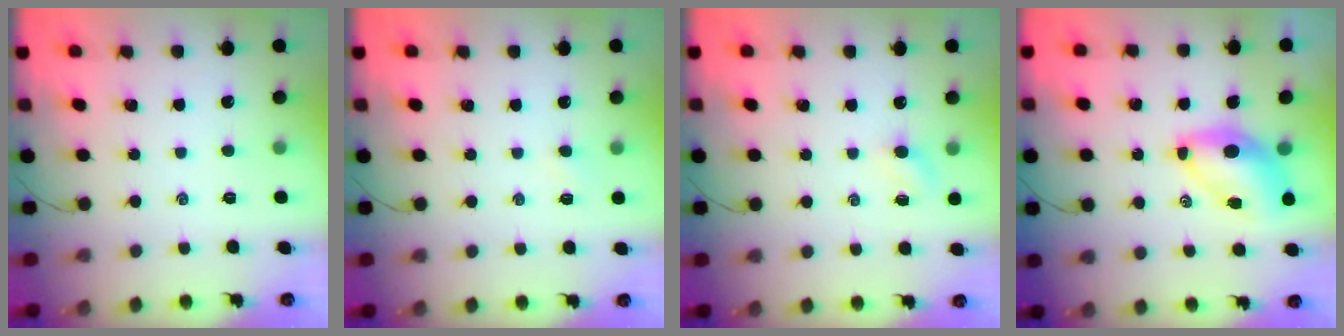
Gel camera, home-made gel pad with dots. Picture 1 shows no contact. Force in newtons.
{"total": 2.4, "press": 2.2, "slide": 0.8}
{"total": 3.7, "press": 3.4, "slide": 1.3}
{"total": 8.9, "press": 8.6, "slide": 2.2}